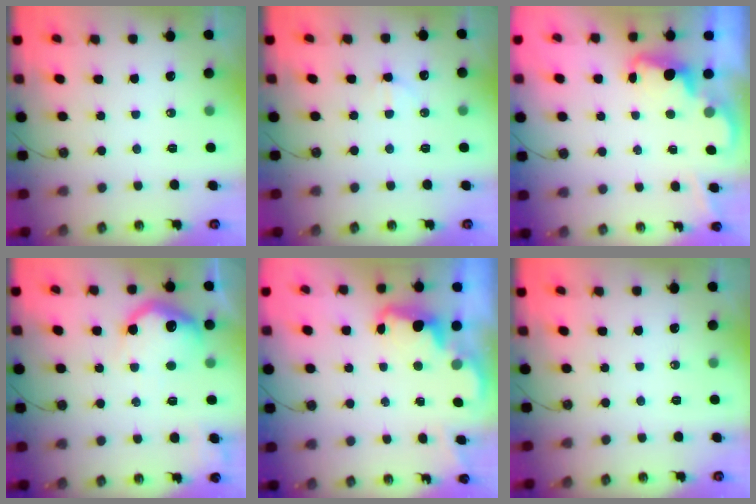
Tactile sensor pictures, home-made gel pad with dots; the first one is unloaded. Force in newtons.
{"total": 3.8, "press": 3.7, "slide": 0.9}
{"total": 2.0, "press": 1.9, "slide": 0.5}
{"total": 15.2, "press": 15.2, "slide": 1.0}
{"total": 2.3, "press": 2.2, "slide": 0.7}
{"total": 0.0}